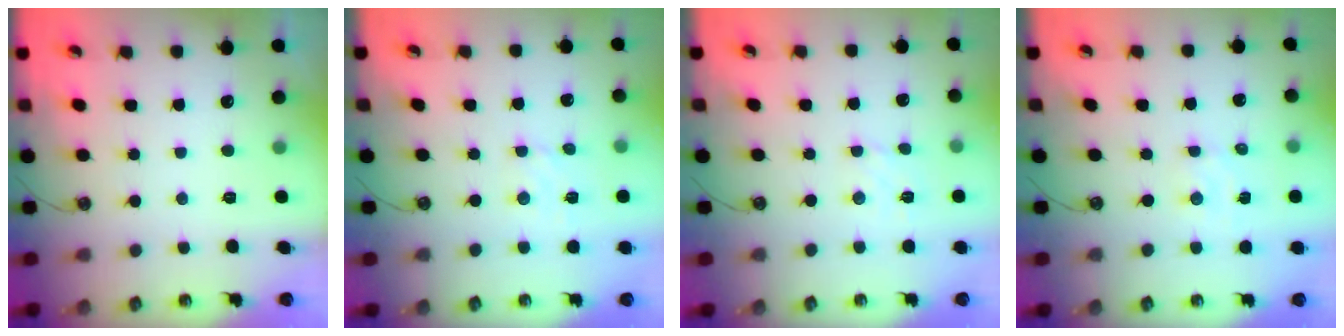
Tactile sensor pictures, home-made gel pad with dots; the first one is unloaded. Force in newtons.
{"total": 3.2, "press": 3.1, "slide": 0.5}
{"total": 2.7, "press": 2.7, "slide": 0.4}
{"total": 2.8, "press": 2.7, "slide": 0.4}